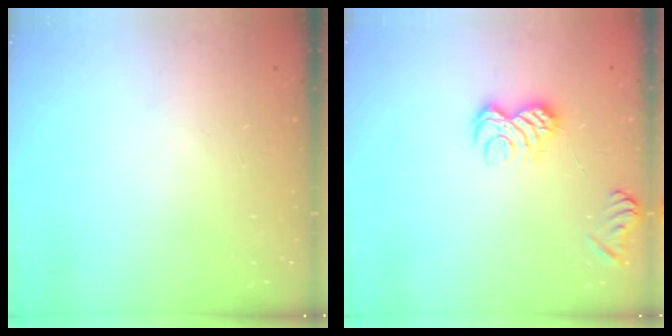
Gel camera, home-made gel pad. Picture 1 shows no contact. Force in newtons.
{"total": 9.5, "press": 9.4, "slide": 1.4}